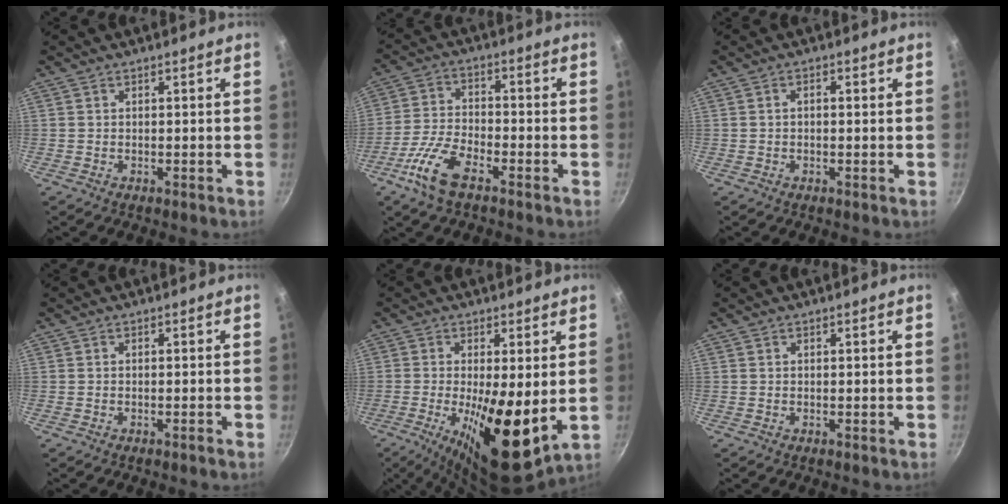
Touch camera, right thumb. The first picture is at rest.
{"total": 9.2, "force": [-5.4, 3.6, 6.6], "torque": [-0.137, 0.025, -0.112]}
{"total": 1.2, "force": [0.1, 0.6, 1.0], "torque": [-0.022, 0.006, 0.002]}
{"total": 0.7, "force": [-0.4, -0.1, 0.5], "torque": [-0.020, 0.005, -0.006]}
{"total": 16.4, "force": [-1.8, 5.4, 15.4], "torque": [-0.238, -0.029, -0.019]}
{"total": 0.0}